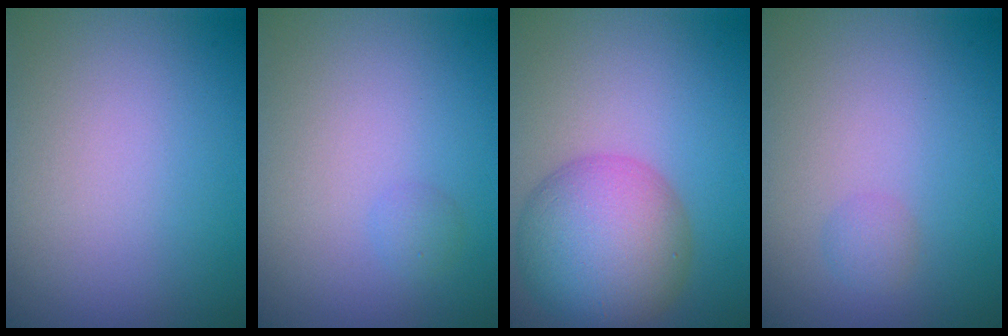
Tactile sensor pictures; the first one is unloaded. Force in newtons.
{"total": 0.8, "press": 0.8, "slide": 0.0}
{"total": 8.1, "press": 8.1, "slide": 0.3}
{"total": 1.0, "press": 1.0, "slide": 0.1}